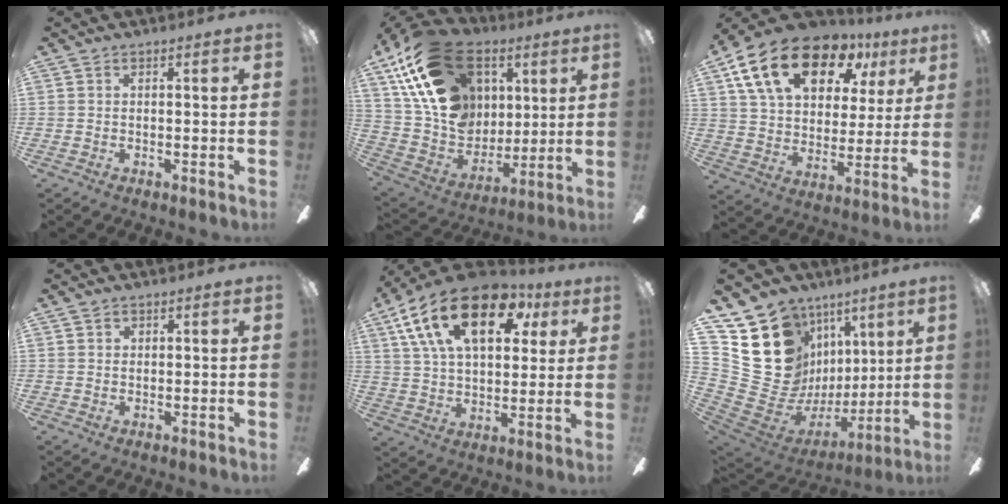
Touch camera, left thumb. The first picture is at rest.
{"total": 26.0, "force": [11.1, 18.8, 14.1], "torque": [-0.271, -0.033, 0.219]}
{"total": 21.8, "force": [12.4, 12.4, 12.9], "torque": [-0.221, -0.049, 0.219]}
{"total": 1.2, "force": [0.6, 1.0, 0.2], "torque": [0.003, 0.001, 0.009]}
{"total": 22.2, "force": [10.6, 12.1, 15.2], "torque": [-0.269, -0.034, 0.177]}
{"total": 19.6, "force": [6.6, 16.8, 7.6], "torque": [-0.156, -0.061, 0.167]}